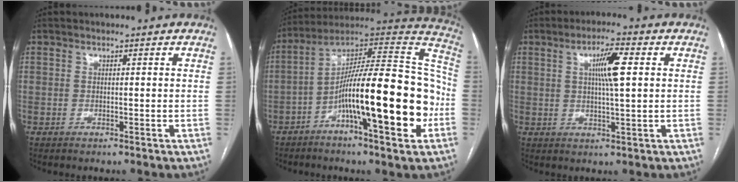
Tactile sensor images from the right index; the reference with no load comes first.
{"total": 24.2, "force": [-6.6, 3.3, 23.0], "torque": [-0.332, 0.016, -0.103]}
{"total": 6.5, "force": [1.6, 0.5, 6.3], "torque": [-0.112, 0.006, 0.026]}